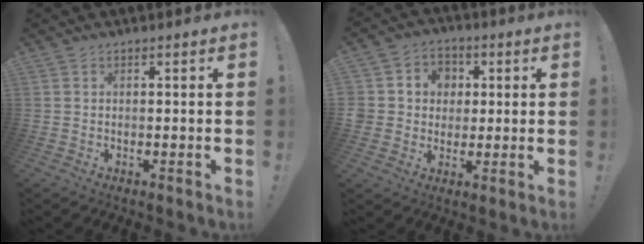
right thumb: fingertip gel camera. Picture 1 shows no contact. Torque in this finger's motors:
{"motor_torque": [1.07, 1.18, 0.62, -0.22, 0.00]}